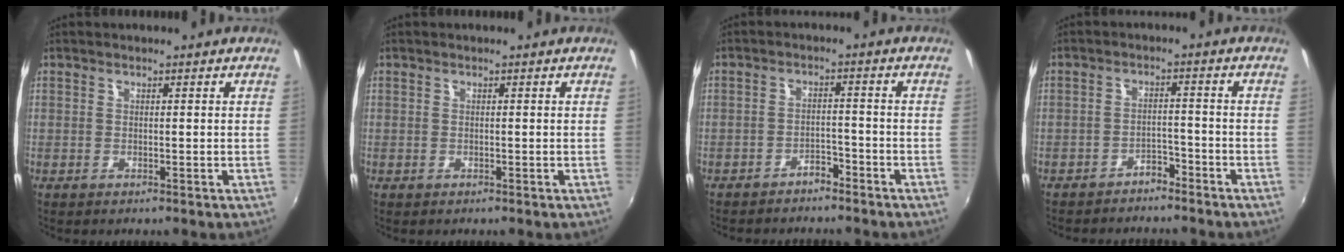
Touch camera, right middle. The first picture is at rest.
{"total": 0.0}
{"total": 4.6, "force": [-4.1, 1.7, 1.3], "torque": [-0.039, 0.007, -0.058]}
{"total": 5.9, "force": [-5.2, 2.2, 1.6], "torque": [-0.044, 0.007, -0.073]}